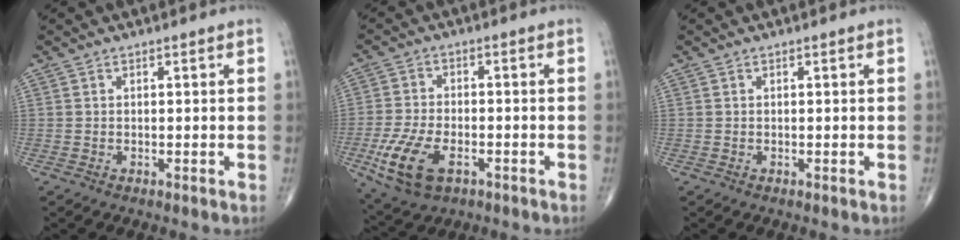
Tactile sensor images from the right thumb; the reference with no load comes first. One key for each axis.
{"total": 11.0, "fx": -4.4, "fy": 5.9, "fz": 8.2, "tx": -0.169, "ty": 0.005, "tz": -0.075}
{"total": 0.0}